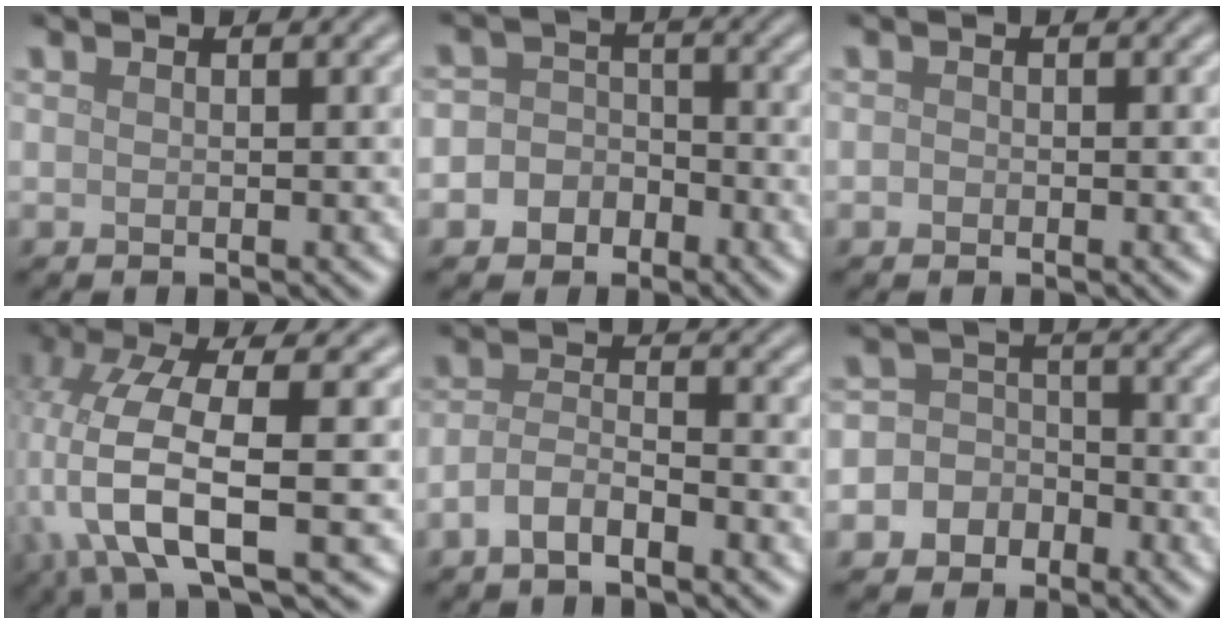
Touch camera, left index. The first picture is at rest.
{"total": 4.9, "force": [-2.2, 4.3, 0.9], "torque": [0.012, 0.010, -0.060]}
{"total": 0.5, "force": [-0.2, 0.4, 0.1], "torque": [-0.002, -0.003, -0.006]}
{"total": 8.9, "force": [-2.2, 3.1, 8.1], "torque": [-0.175, -0.003, -0.043]}
{"total": 3.0, "force": [-2.0, 1.0, 2.0], "torque": [-0.043, 0.007, -0.046]}
{"total": 6.8, "force": [-3.0, 6.1, 1.1], "torque": [-0.009, 0.012, -0.075]}